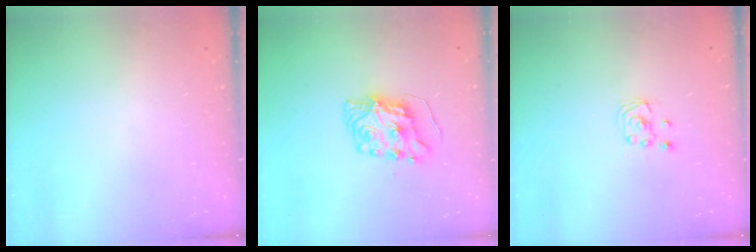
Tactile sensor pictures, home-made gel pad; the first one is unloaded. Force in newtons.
{"total": 8.9, "press": 8.9, "slide": 0.9}
{"total": 2.3, "press": 2.2, "slide": 0.3}